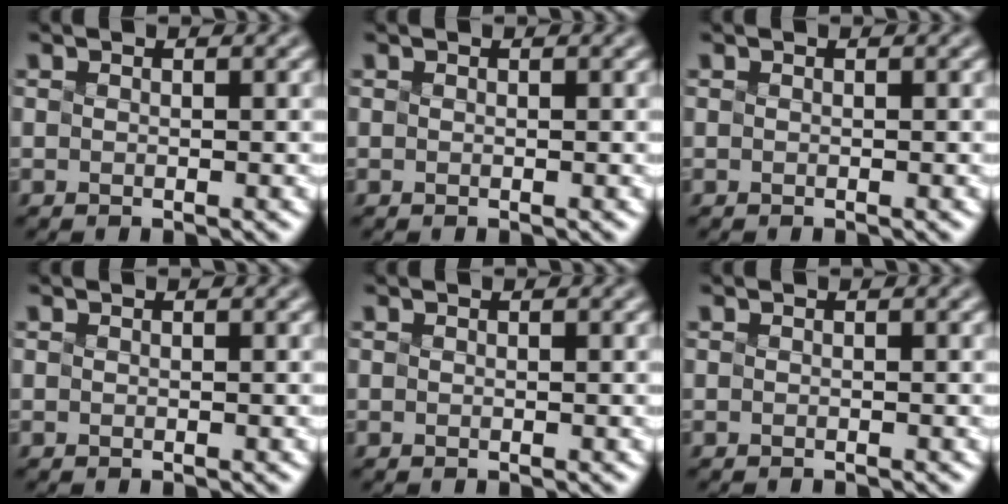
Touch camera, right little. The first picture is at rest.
{"total": 0.0}
{"total": 0.0}
{"total": 0.0}
{"total": 0.0}
{"total": 0.6, "force": [-0.6, -0.1, 0.1], "torque": [-0.002, -0.002, -0.007]}